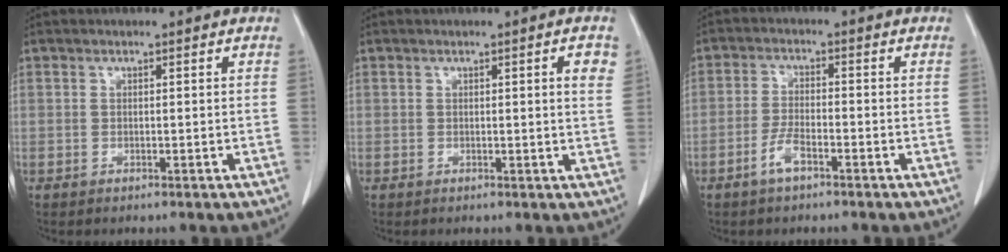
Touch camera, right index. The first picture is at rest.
{"total": 3.0, "force": [1.1, 0.1, 2.7], "torque": [-0.027, -0.001, 0.011]}
{"total": 3.6, "force": [-2.2, 0.9, 2.7], "torque": [-0.054, 0.002, -0.046]}